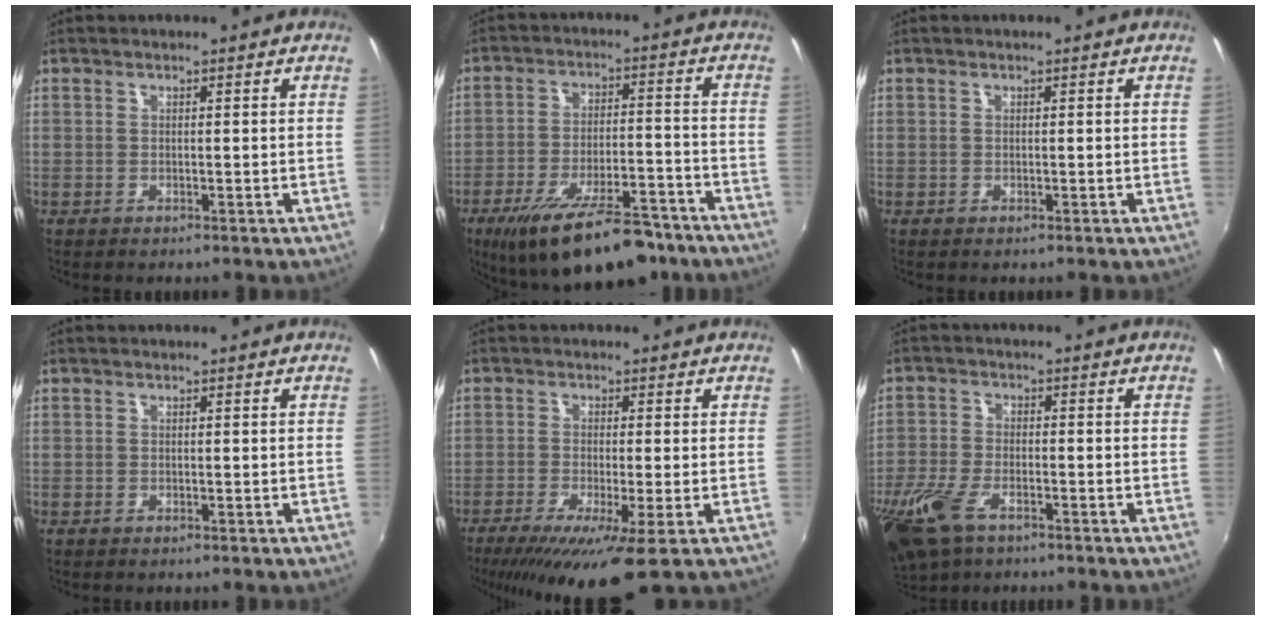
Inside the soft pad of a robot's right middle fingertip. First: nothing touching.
{"total": 19.5, "force": [-14.2, 6.3, 11.9], "torque": [-0.207, -0.029, -0.205]}
{"total": 0.0}
{"total": 0.0}
{"total": 10.9, "force": [-6.2, 1.2, 9.0], "torque": [-0.182, -0.042, -0.104]}
{"total": 13.5, "force": [-7.9, 6.7, 8.7], "torque": [-0.222, -0.038, -0.154]}